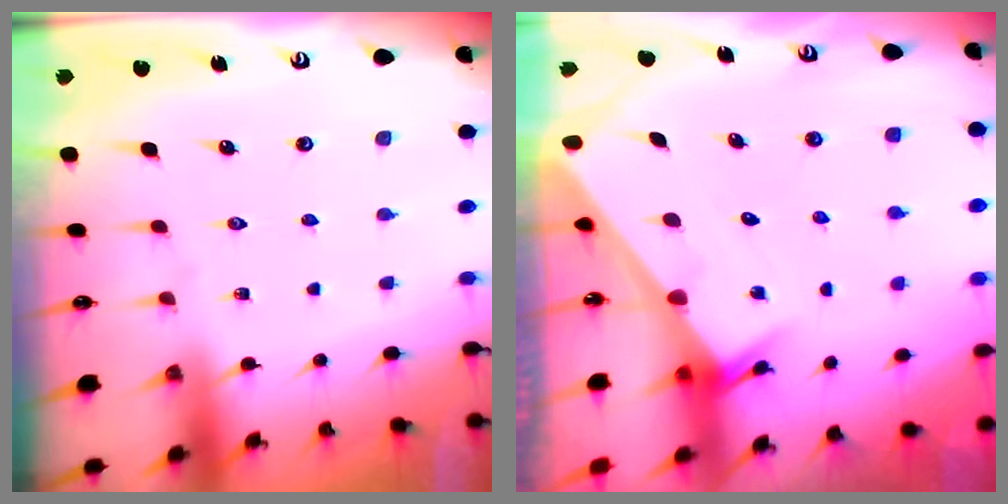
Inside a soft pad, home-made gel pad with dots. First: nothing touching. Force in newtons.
{"total": 2.0, "press": 2.0, "slide": 0.1}